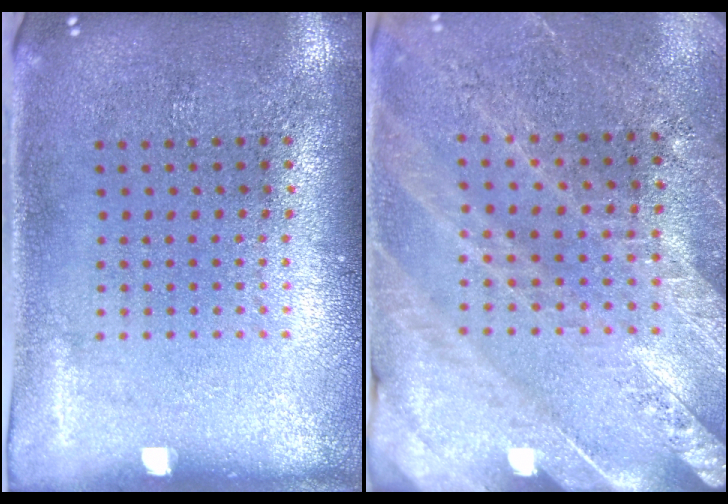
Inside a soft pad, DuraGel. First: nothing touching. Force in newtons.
{"total": 2.6, "press": 2.6, "slide": 0.4}